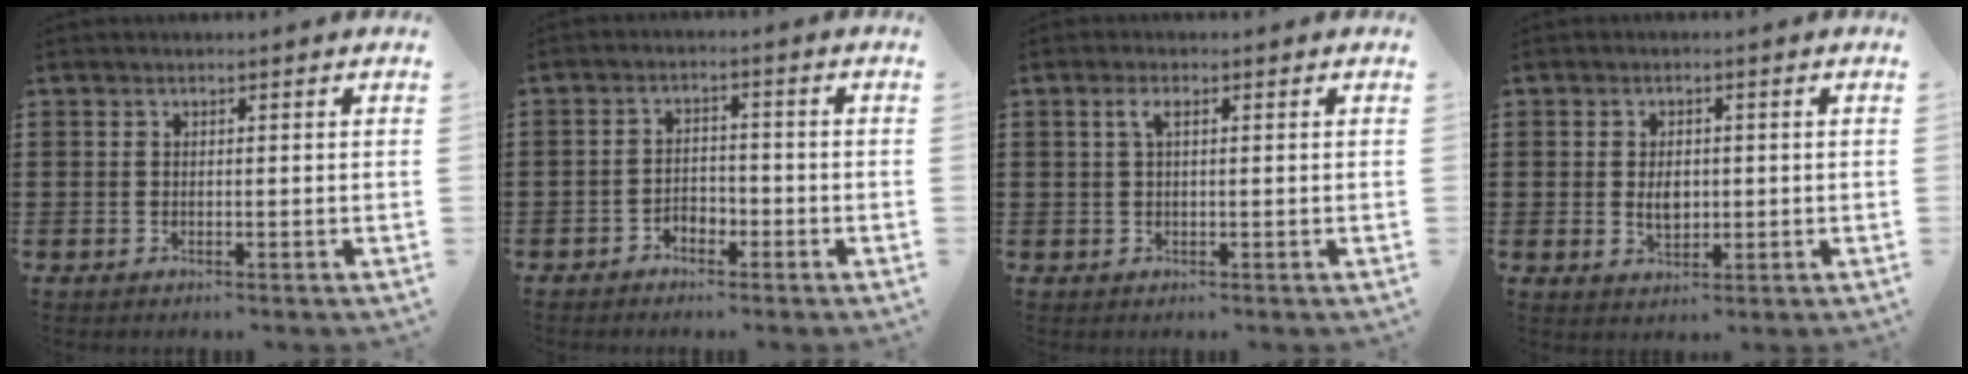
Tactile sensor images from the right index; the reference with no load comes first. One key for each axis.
{"total": 2.3, "fx": -2.0, "fy": 1.1, "fz": 0.5, "tx": -0.014, "ty": 0.004, "tz": -0.042}
{"total": 1.9, "fx": 0.5, "fy": 0.6, "fz": 1.7, "tx": -0.043, "ty": 0.004, "tz": 0.004}
{"total": 3.1, "fx": 0.0, "fy": 2.1, "fz": 2.3, "tx": -0.038, "ty": 0.003, "tz": -0.003}